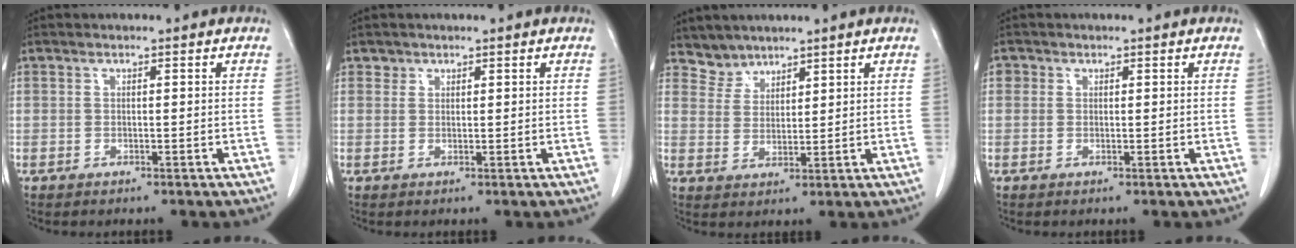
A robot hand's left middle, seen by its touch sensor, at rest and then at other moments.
{"total": 1.0, "force": [0.7, 0.7, -0.1], "torque": [0.011, 0.001, 0.008]}
{"total": 3.5, "force": [3.2, 1.4, -0.6], "torque": [0.017, 0.004, 0.062]}
{"total": 1.0, "force": [0.4, 1.0, 0.1], "torque": [0.006, 0.002, 0.003]}